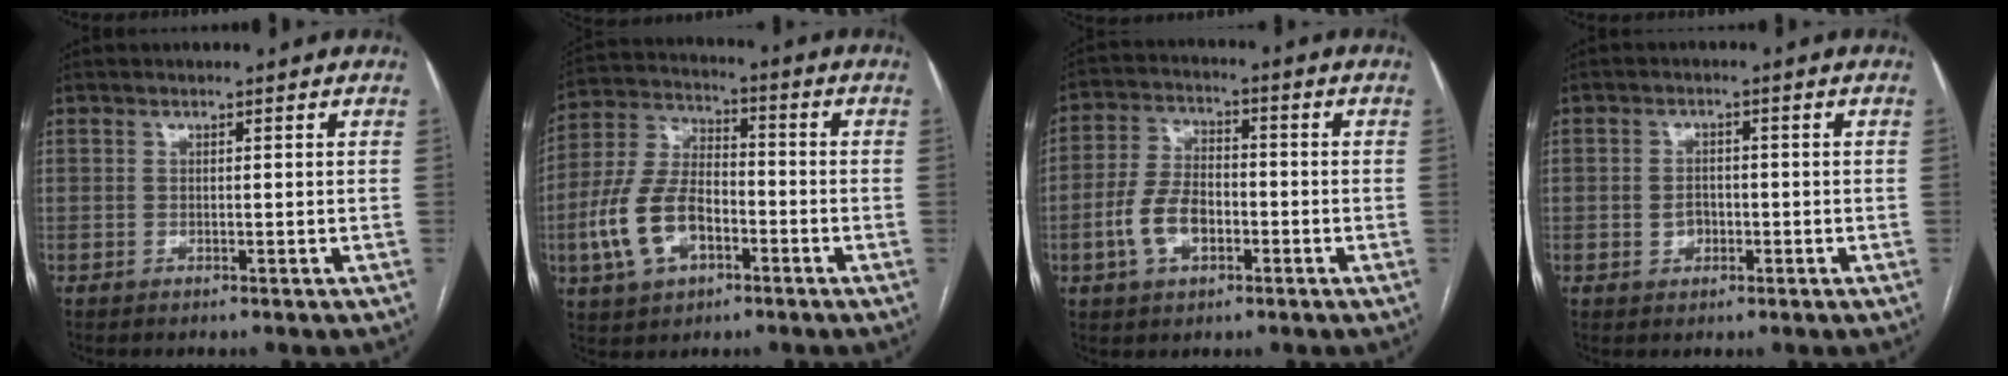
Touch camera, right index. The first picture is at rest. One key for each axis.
{"total": 12.4, "fx": -4.2, "fy": 6.9, "fz": 9.5, "tx": -0.219, "ty": 0.015, "tz": -0.075}
{"total": 8.3, "fx": -2.7, "fy": 4.7, "fz": 6.3, "tx": -0.140, "ty": 0.013, "tz": -0.050}
{"total": 2.6, "fx": -0.7, "fy": 2.1, "fz": 1.4, "tx": -0.020, "ty": 0.004, "tz": -0.007}